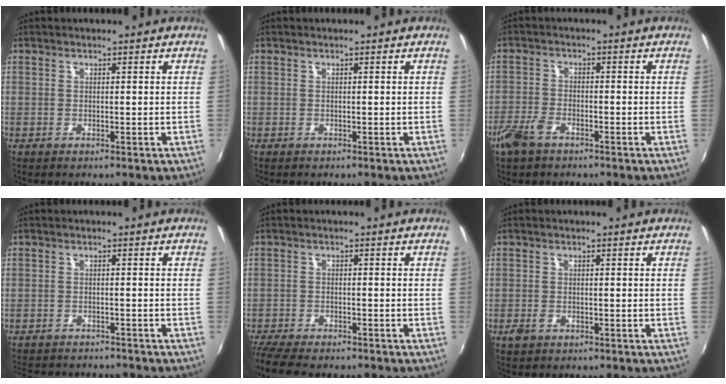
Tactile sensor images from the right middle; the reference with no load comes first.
{"total": 0.0}
{"total": 5.5, "force": [-3.7, 2.6, 3.0], "torque": [-0.079, -0.005, -0.075]}
{"total": 8.1, "force": [-7.5, 1.9, 2.5], "torque": [-0.063, -0.013, -0.110]}
{"total": 8.4, "force": [-7.4, 1.5, 3.6], "torque": [-0.096, -0.033, -0.128]}
{"total": 2.0, "force": [-1.2, 1.3, 1.0], "torque": [-0.021, -0.004, -0.022]}